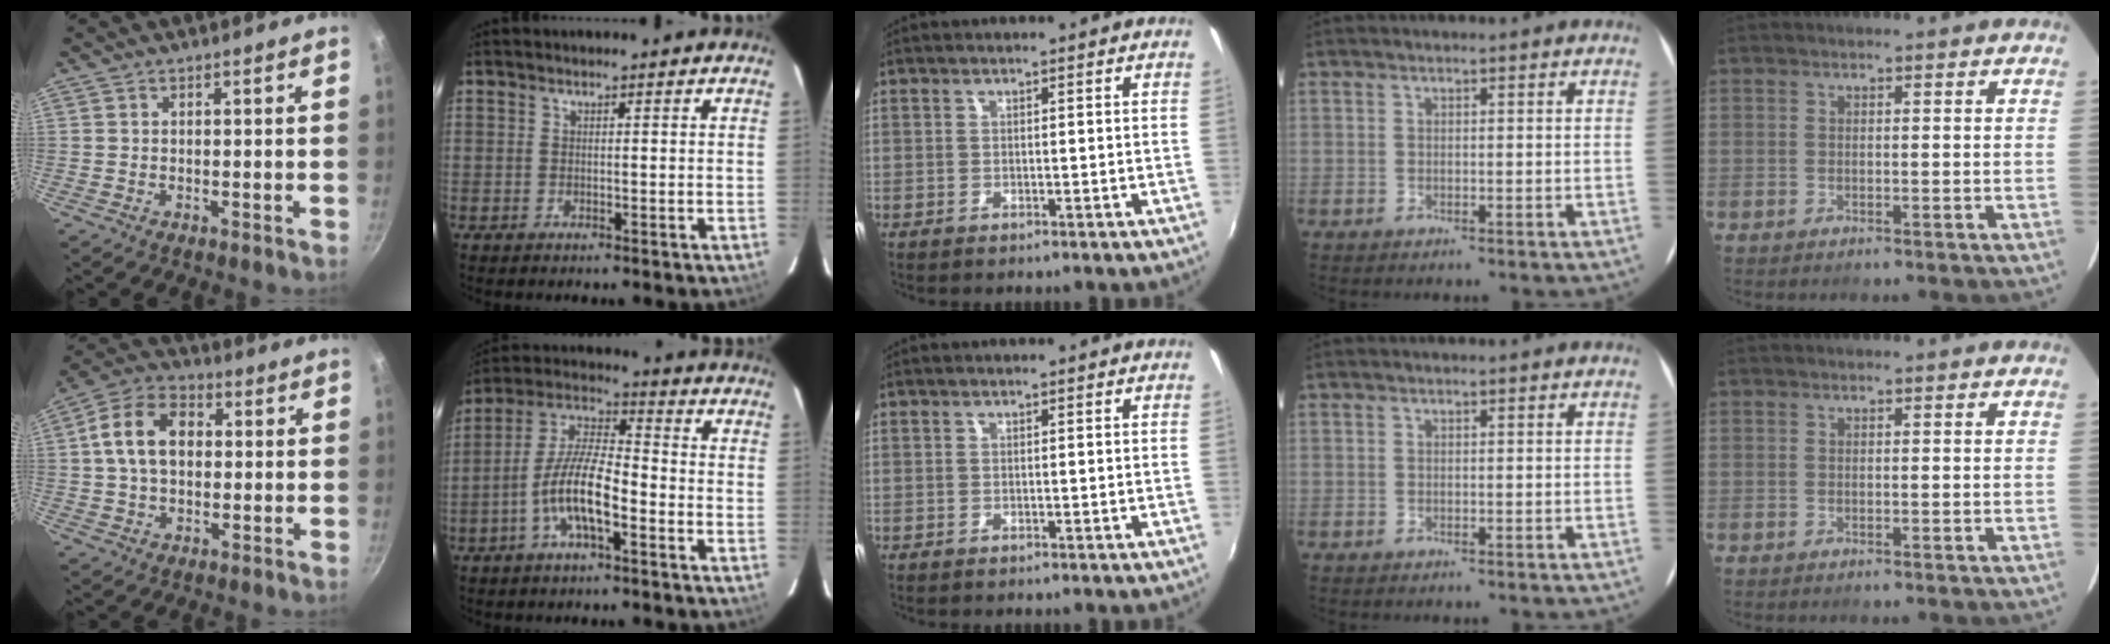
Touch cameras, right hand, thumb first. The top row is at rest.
{"thumb": {"total": 12.1, "force": [1.4, 8.4, 8.5], "torque": [-0.131, 0.023, 0.009]}, "index": {"total": 10.7, "force": [-4.5, 3.1, 9.3], "torque": [-0.194, 0.005, -0.087]}}